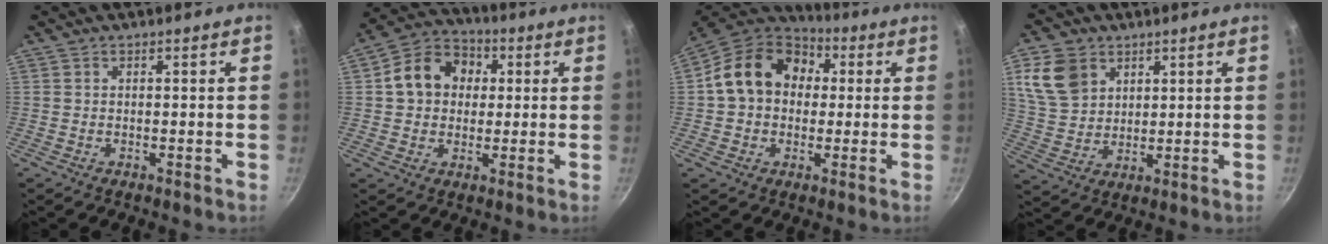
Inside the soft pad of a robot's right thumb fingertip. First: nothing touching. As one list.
[{"total": 11.5, "force": [2.0, 9.5, 6.2], "torque": [-0.073, 0.021, 0.016]}, {"total": 16.8, "force": [2.6, 13.3, 9.9], "torque": [-0.143, 0.036, 0.027]}, {"total": 10.4, "force": [4.5, 7.8, 5.1], "torque": [-0.080, -0.008, 0.097]}]